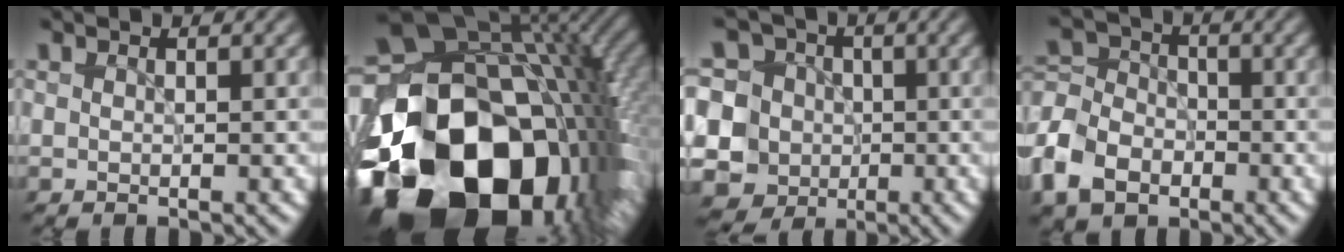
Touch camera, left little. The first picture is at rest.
{"total": 23.5, "force": [-7.7, 16.6, 14.7], "torque": [-0.284, -0.033, -0.102]}
{"total": 10.7, "force": [-1.1, 10.1, 3.5], "torque": [-0.093, 0.022, -0.048]}
{"total": 7.2, "force": [-3.6, 5.2, 3.4], "torque": [-0.082, -0.002, -0.093]}